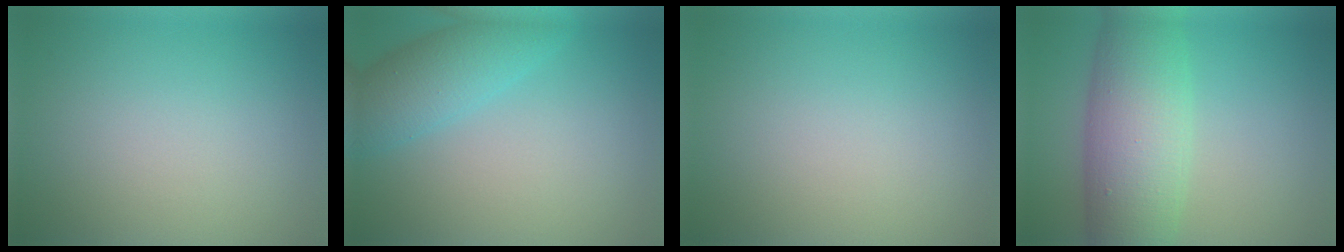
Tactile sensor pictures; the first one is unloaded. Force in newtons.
{"total": 4.9, "press": 4.9, "slide": 0.2}
{"total": 0.0}
{"total": 9.3, "press": 9.3, "slide": 0.2}